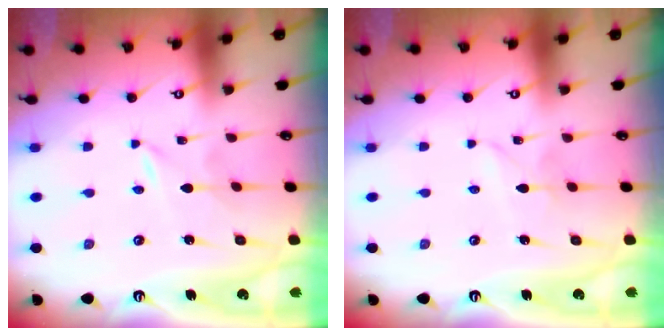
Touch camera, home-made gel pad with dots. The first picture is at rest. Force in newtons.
{"total": 1.9, "press": 1.9, "slide": 0.2}